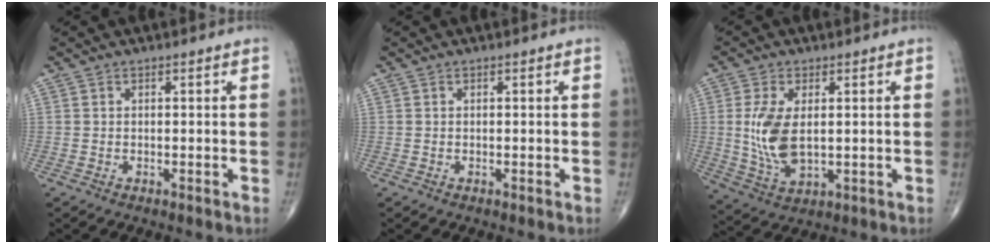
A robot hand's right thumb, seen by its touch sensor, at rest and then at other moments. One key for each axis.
{"total": 0.0}
{"total": 9.6, "fx": 0.8, "fy": 5.1, "fz": 8.2, "tx": -0.170, "ty": -0.013, "tz": 0.027}